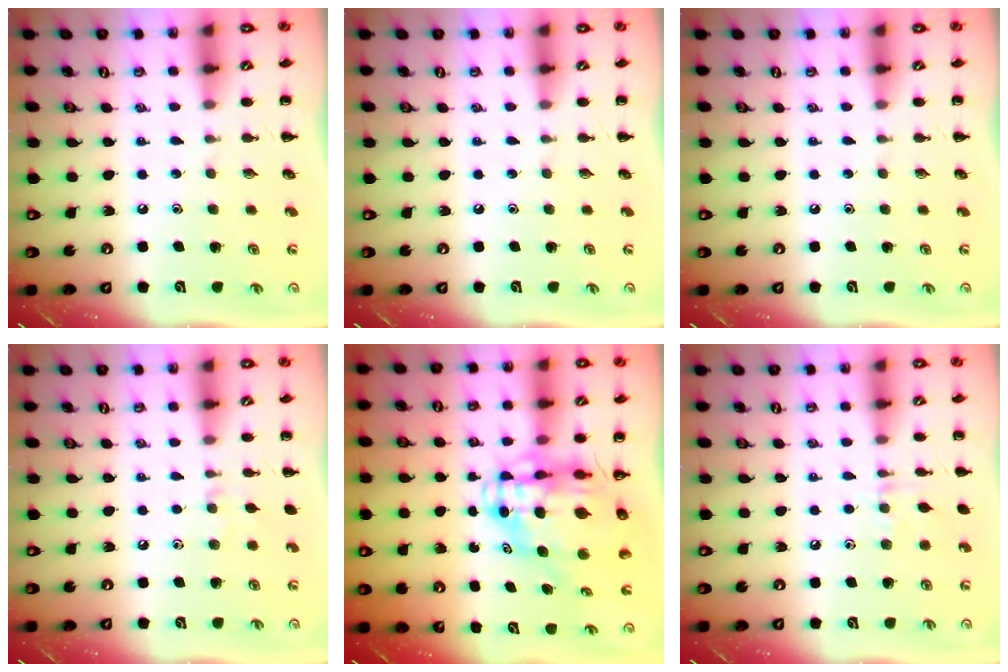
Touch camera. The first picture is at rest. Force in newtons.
{"total": 0.0}
{"total": 0.0}
{"total": 2.9, "press": 2.7, "slide": 1.0}
{"total": 11.2, "press": 10.7, "slide": 3.2}
{"total": 5.0, "press": 4.8, "slide": 1.3}